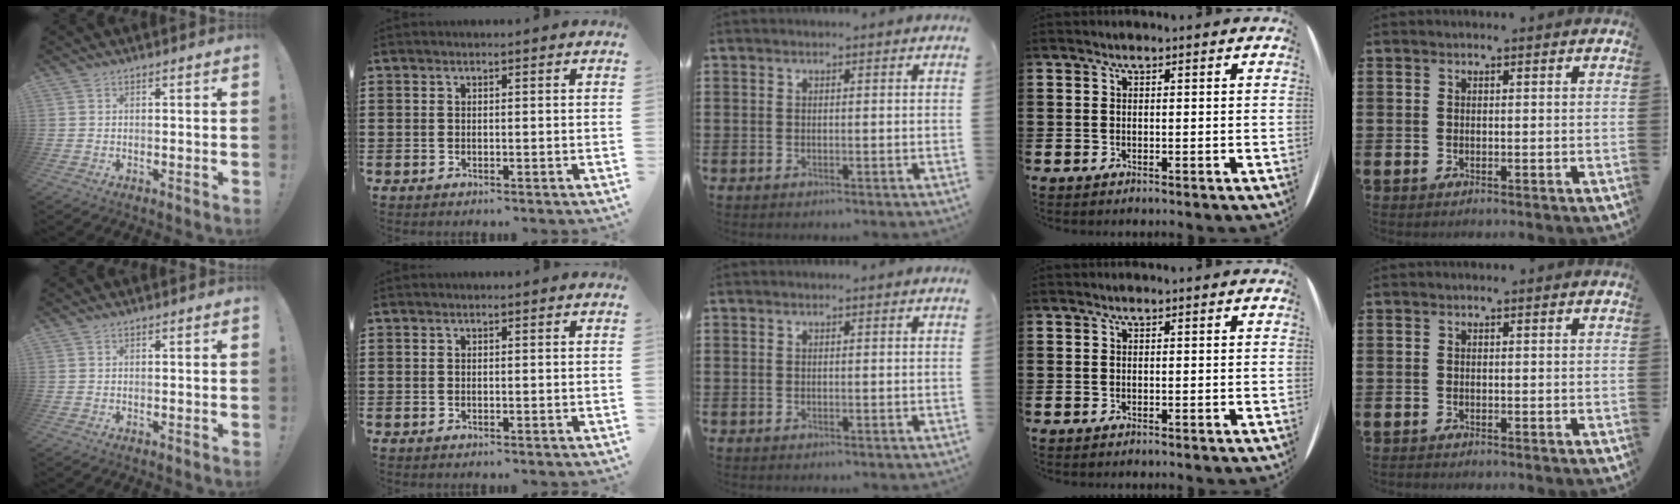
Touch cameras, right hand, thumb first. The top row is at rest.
{}